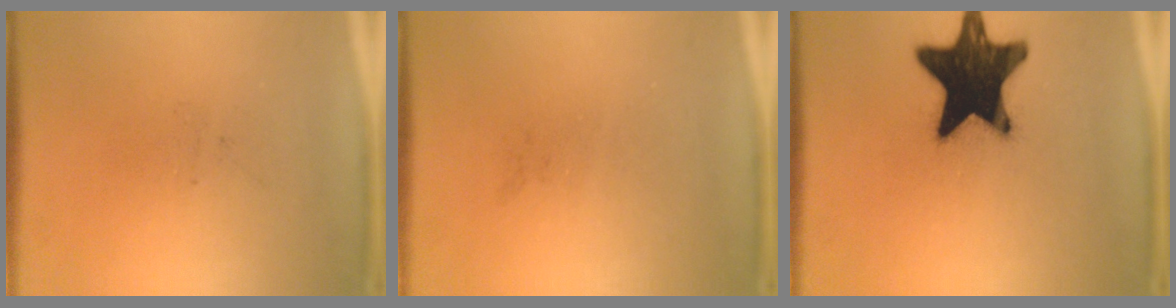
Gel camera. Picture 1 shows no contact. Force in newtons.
{"total": 0.0}
{"total": 19.9}